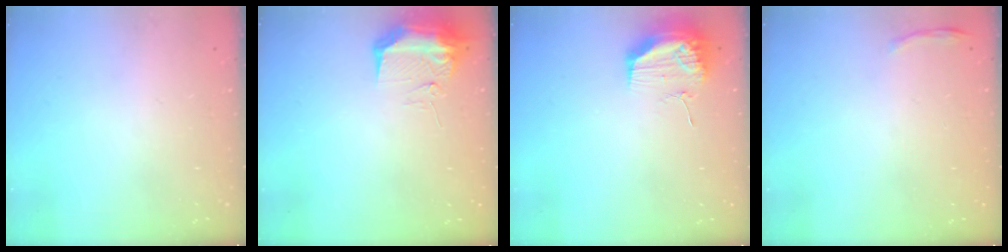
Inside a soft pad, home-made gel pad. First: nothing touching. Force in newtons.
{"total": 9.7, "press": 9.7, "slide": 1.0}
{"total": 19.9, "press": 14.6, "slide": 13.6}
{"total": 4.1, "press": 3.9, "slide": 1.1}